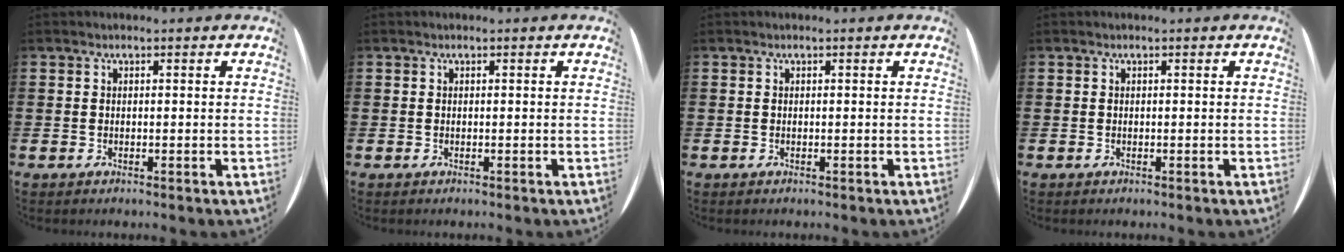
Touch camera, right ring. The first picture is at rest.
{"total": 0.0}
{"total": 0.0}
{"total": 0.0}